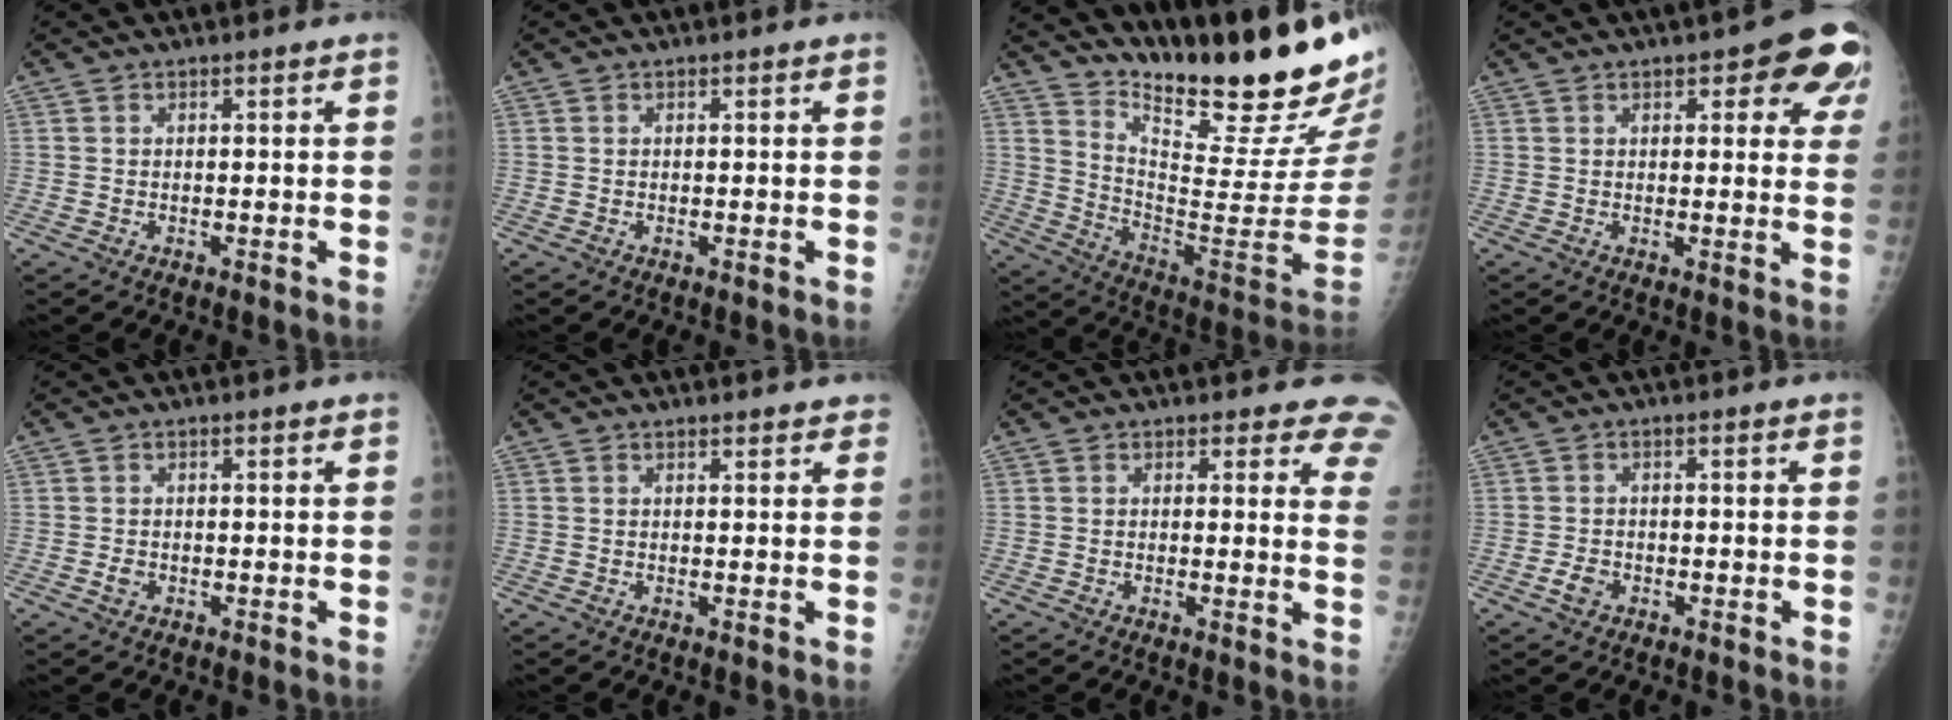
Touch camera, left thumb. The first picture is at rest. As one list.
[{"total": 0.0}, {"total": 26.4, "force": [22.0, 4.4, 13.9], "torque": [-0.184, -0.174, 0.320]}, {"total": 10.7, "force": [5.0, 4.2, 8.4], "torque": [-0.054, -0.011, 0.049]}, {"total": 1.1, "force": [-0.2, 0.8, 0.7], "torque": [-0.009, 0.001, -0.003]}, {"total": 2.5, "force": [2.2, 0.9, 0.8], "torque": [0.009, -0.003, 0.019]}, {"total": 8.4, "force": [7.6, 3.1, 1.9], "torque": [0.034, -0.036, 0.046]}, {"total": 2.1, "force": [-1.0, 1.5, 1.2], "torque": [-0.020, 0.003, -0.019]}]